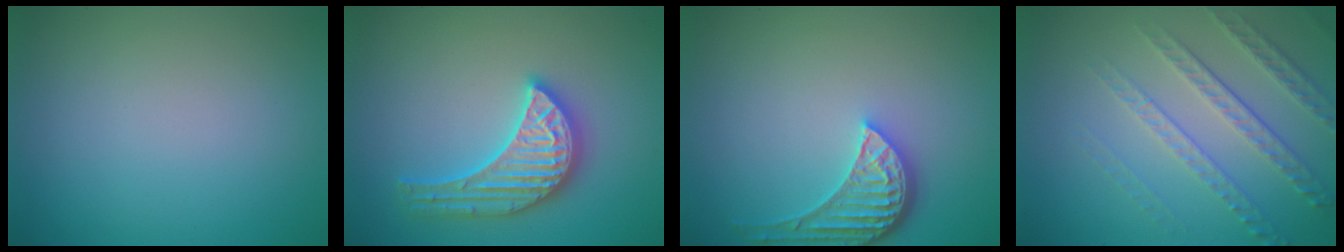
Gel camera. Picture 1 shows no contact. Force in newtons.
{"total": 4.2, "press": 4.1, "slide": 0.5}
{"total": 4.1, "press": 3.4, "slide": 2.4}
{"total": 4.8, "press": 3.4, "slide": 3.5}